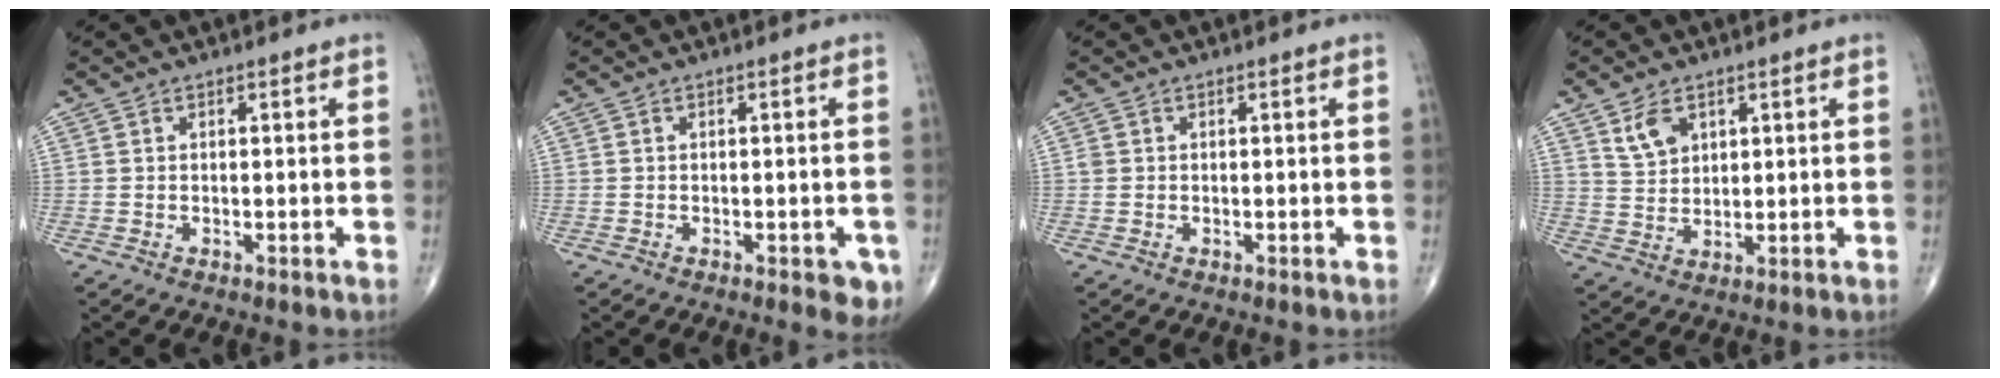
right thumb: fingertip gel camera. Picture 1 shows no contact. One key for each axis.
{"total": 3.9, "fx": -1.7, "fy": 1.7, "fz": 3.1, "tx": -0.018, "ty": -0.002, "tz": -0.019}
{"total": 0.8, "fx": 0.0, "fy": 0.8, "fz": 0.3, "tx": -0.001, "ty": 0.002, "tz": 0.001}
{"total": 5.0, "fx": 2.7, "fy": 3.2, "fz": 2.8, "tx": -0.039, "ty": -0.015, "tz": 0.057}